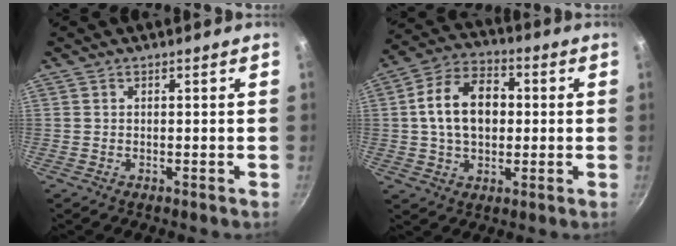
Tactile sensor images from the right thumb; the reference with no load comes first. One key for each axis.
{"total": 13.5, "fx": 1.0, "fy": 9.3, "fz": 9.8, "tx": -0.138, "ty": 0.023, "tz": 0.006}